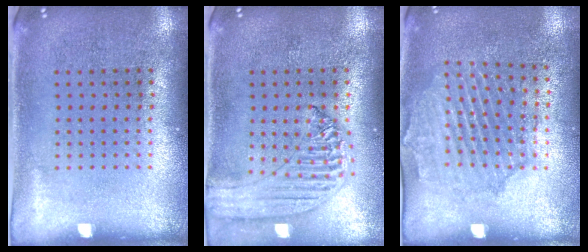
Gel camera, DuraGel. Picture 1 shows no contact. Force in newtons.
{"total": 1.3, "press": 1.2, "slide": 0.2}
{"total": 1.6, "press": 1.6, "slide": 0.3}